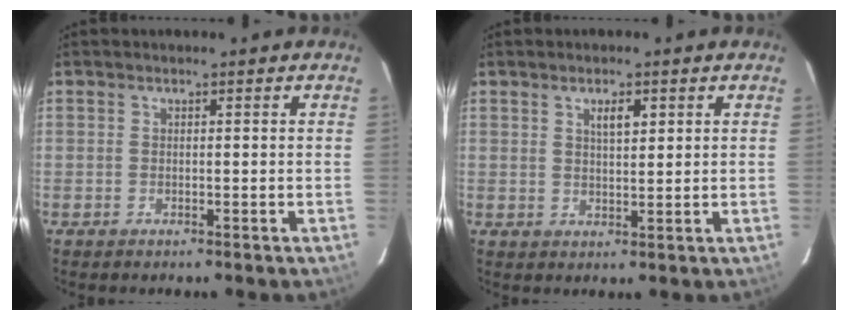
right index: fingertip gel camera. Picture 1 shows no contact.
{"total": 3.1, "force": [1.4, 1.1, 2.5], "torque": [-0.040, 0.003, 0.025]}